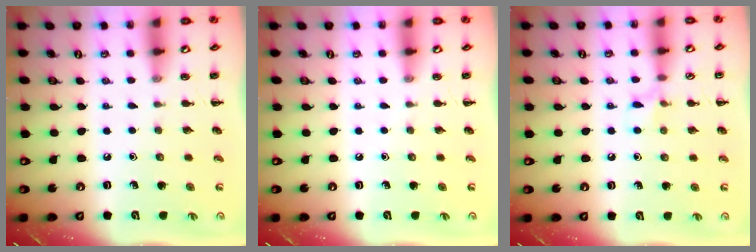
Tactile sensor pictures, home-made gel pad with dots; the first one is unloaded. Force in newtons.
{"total": 0.0}
{"total": 5.6, "press": 5.2, "slide": 1.9}